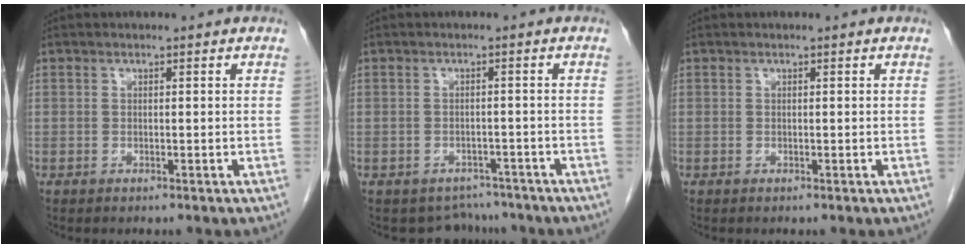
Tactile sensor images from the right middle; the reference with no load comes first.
{"total": 4.4, "force": [-3.9, 1.9, -0.8], "torque": [0.013, 0.016, -0.051]}
{"total": 0.0}